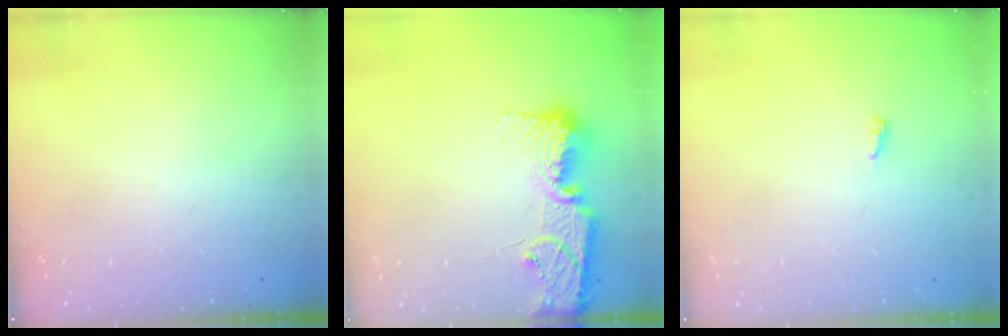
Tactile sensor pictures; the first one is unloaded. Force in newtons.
{"total": 14.0, "press": 14.0, "slide": 1.1}
{"total": 3.3, "press": 3.3, "slide": 0.8}